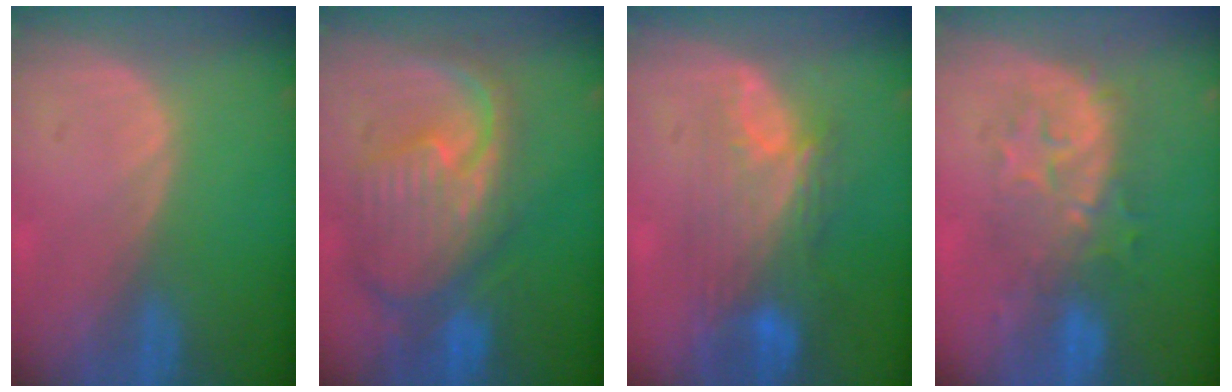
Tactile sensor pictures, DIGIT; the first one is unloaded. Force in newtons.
{"total": 11.9, "press": 10.4, "slide": 5.9}
{"total": 9.5, "press": 8.1, "slide": 4.9}
{"total": 8.0, "press": 8.0, "slide": 0.9}